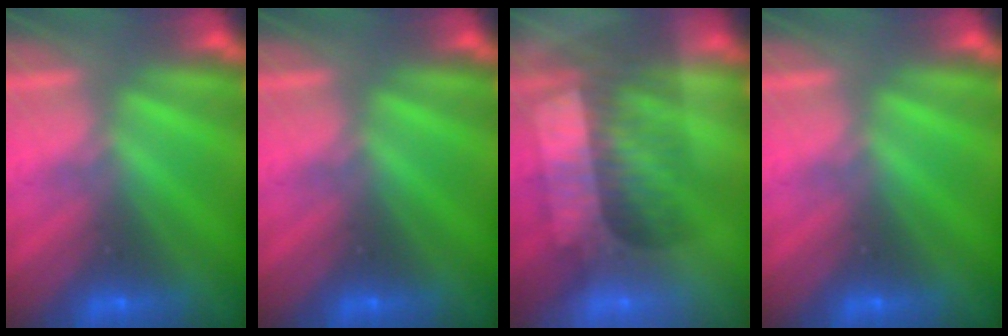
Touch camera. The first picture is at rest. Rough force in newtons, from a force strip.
{"total": 0.0}
{"total": 2.9}
{"total": 0.0}